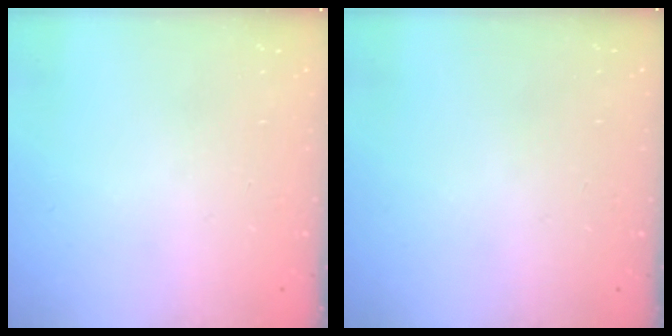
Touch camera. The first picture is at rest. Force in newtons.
{"total": 0.0}